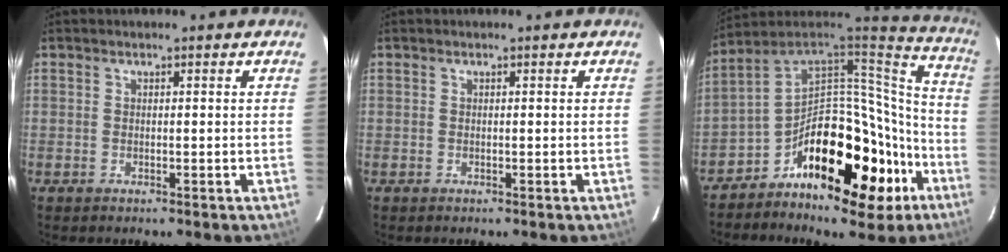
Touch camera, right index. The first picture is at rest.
{"total": 0.0}
{"total": 25.2, "force": [-12.8, 13.5, 17.1], "torque": [-0.271, 0.052, -0.188]}